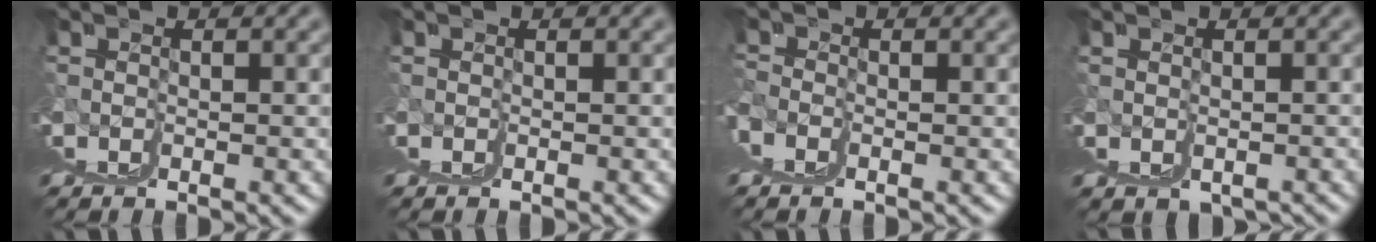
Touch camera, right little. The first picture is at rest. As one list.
[{"total": 0.9, "force": [0.2, -0.6, -0.6], "torque": [0.012, 0.002, 0.002]}, {"total": 2.5, "force": [2.5, 0.0, 0.5], "torque": [-0.003, 0.018, 0.035]}, {"total": 1.9, "force": [-0.9, 1.5, 0.6], "torque": [-0.008, -0.015, -0.010]}]